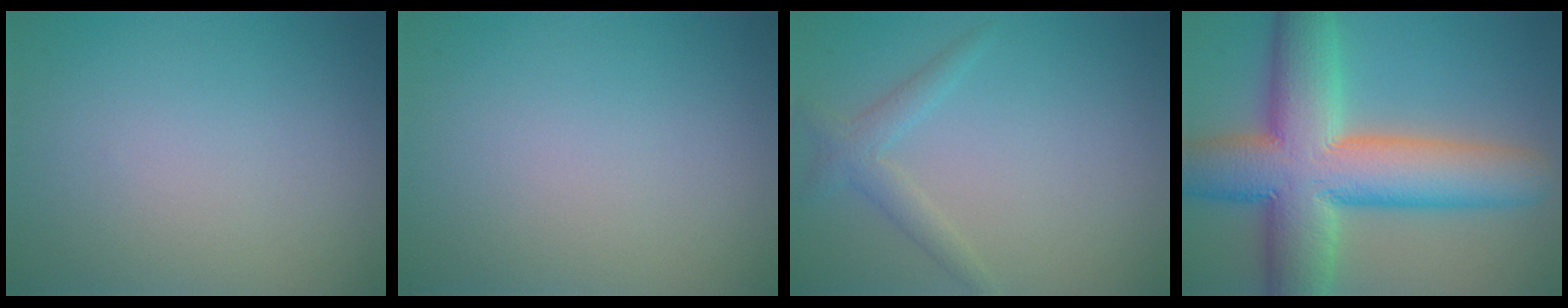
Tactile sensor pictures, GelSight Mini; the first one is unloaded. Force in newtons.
{"total": 0.0}
{"total": 2.0, "press": 2.0, "slide": 0.1}
{"total": 13.5, "press": 13.5, "slide": 0.9}